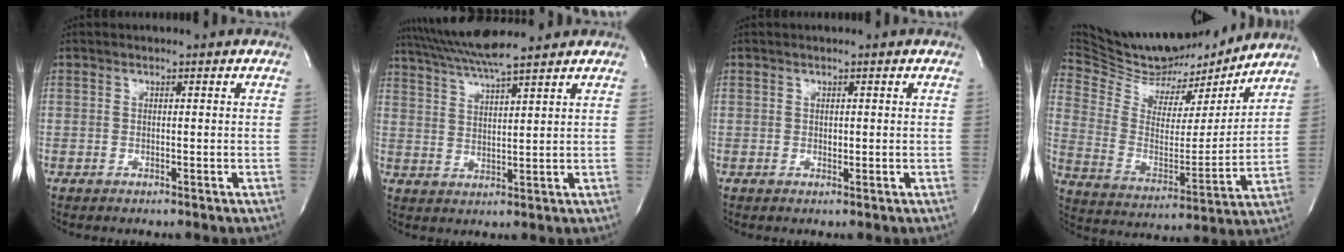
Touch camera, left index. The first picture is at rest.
{"total": 8.9, "force": [7.9, -0.7, 4.0], "torque": [-0.078, 0.022, 0.141]}
{"total": 0.6, "force": [0.2, 0.4, 0.4], "torque": [-0.007, 0.000, 0.004]}
{"total": 23.2, "force": [21.2, 6.1, 7.3], "torque": [-0.145, -0.007, 0.338]}